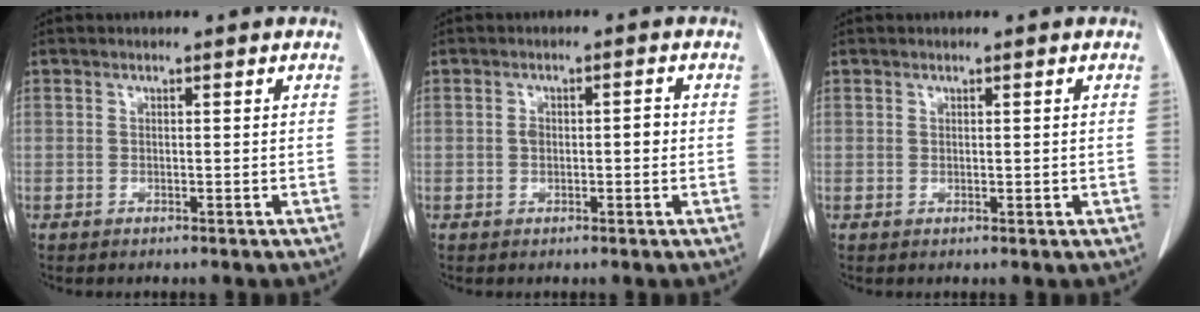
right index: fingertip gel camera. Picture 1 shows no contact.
{"total": 2.6, "force": [-0.2, 1.3, 2.2], "torque": [-0.038, 0.010, -0.002]}
{"total": 0.5, "force": [0.1, 0.4, 0.3], "torque": [-0.004, -0.001, 0.002]}